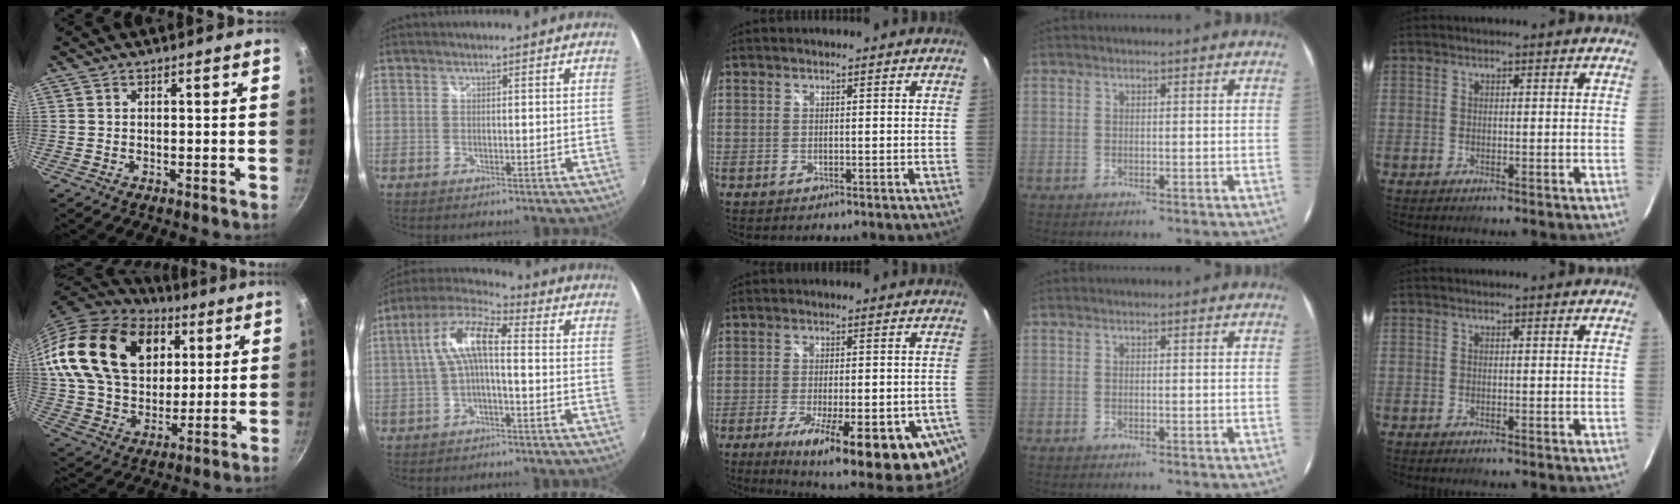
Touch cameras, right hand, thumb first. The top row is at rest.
{"thumb": {"total": 27.9, "force": [10.5, 19.3, 17.2], "torque": [-0.296, -0.009, 0.191]}, "index": {"total": 9.8, "force": [0.0, 3.1, 9.3], "torque": [-0.191, 0.025, -0.003]}, "middle": {"total": 21.3, "force": [-12.3, 4.4, 16.8], "torque": [-0.254, -0.067, -0.171]}}